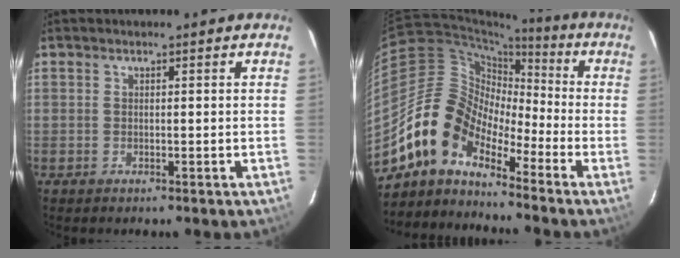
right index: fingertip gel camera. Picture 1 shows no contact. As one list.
[{"total": 11.8, "force": [-8.9, 6.1, 4.7], "torque": [-0.081, 0.029, -0.191]}]